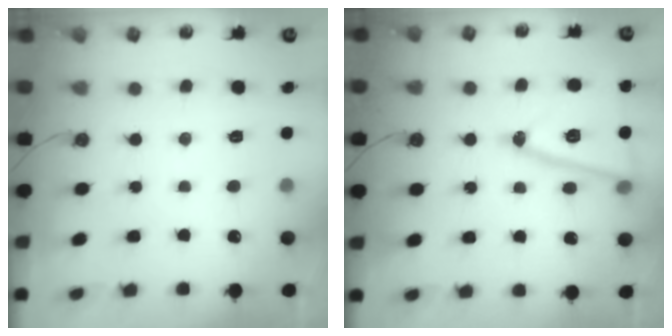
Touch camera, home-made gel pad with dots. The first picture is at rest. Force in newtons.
{"total": 16.8, "press": 16.5, "slide": 3.4}